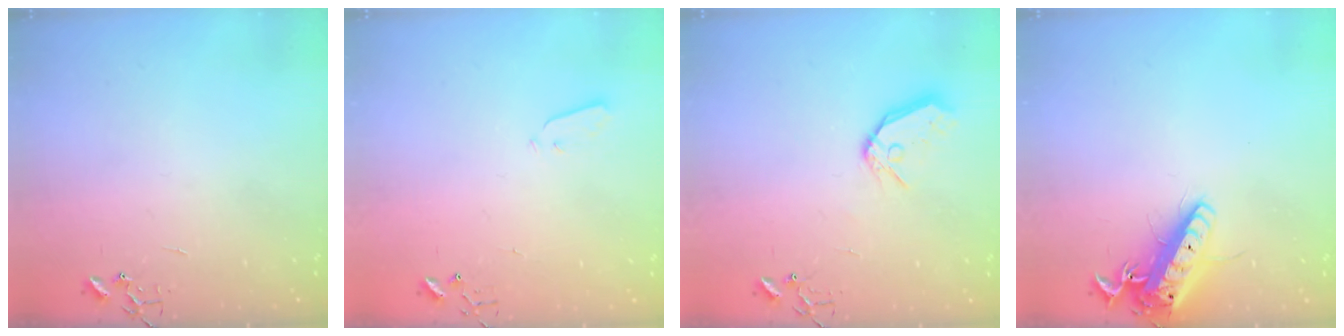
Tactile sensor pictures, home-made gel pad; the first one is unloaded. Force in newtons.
{"total": 3.0, "press": 3.0, "slide": 0.3}
{"total": 11.3, "press": 11.2, "slide": 1.5}
{"total": 15.2, "press": 14.9, "slide": 3.0}